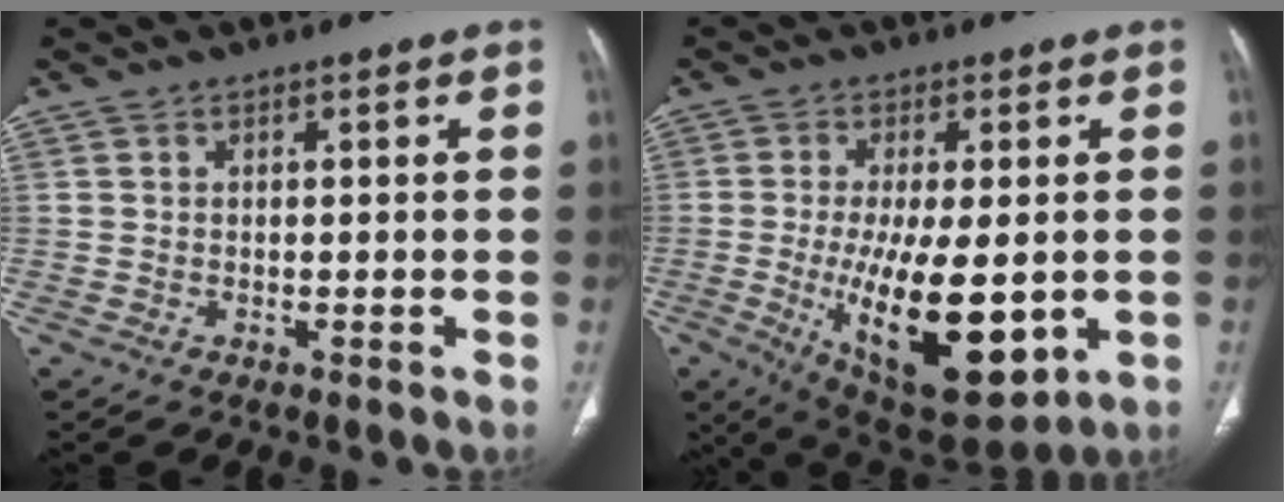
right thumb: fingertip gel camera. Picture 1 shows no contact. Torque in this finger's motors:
{"motor_torque": [-0.26, 1.50, 1.00, 0.75, 0.46]}